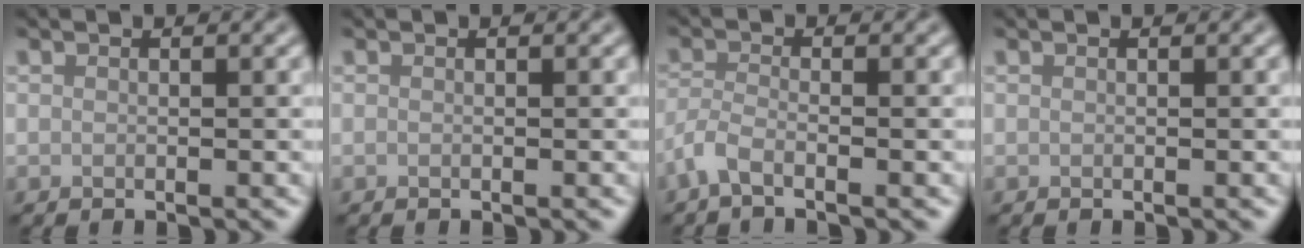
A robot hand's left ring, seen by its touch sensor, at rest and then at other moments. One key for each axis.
{"total": 0.0}
{"total": 2.2, "fx": -1.6, "fy": 0.5, "fz": 1.4, "tx": -0.033, "ty": -0.004, "tz": -0.043}
{"total": 0.0}